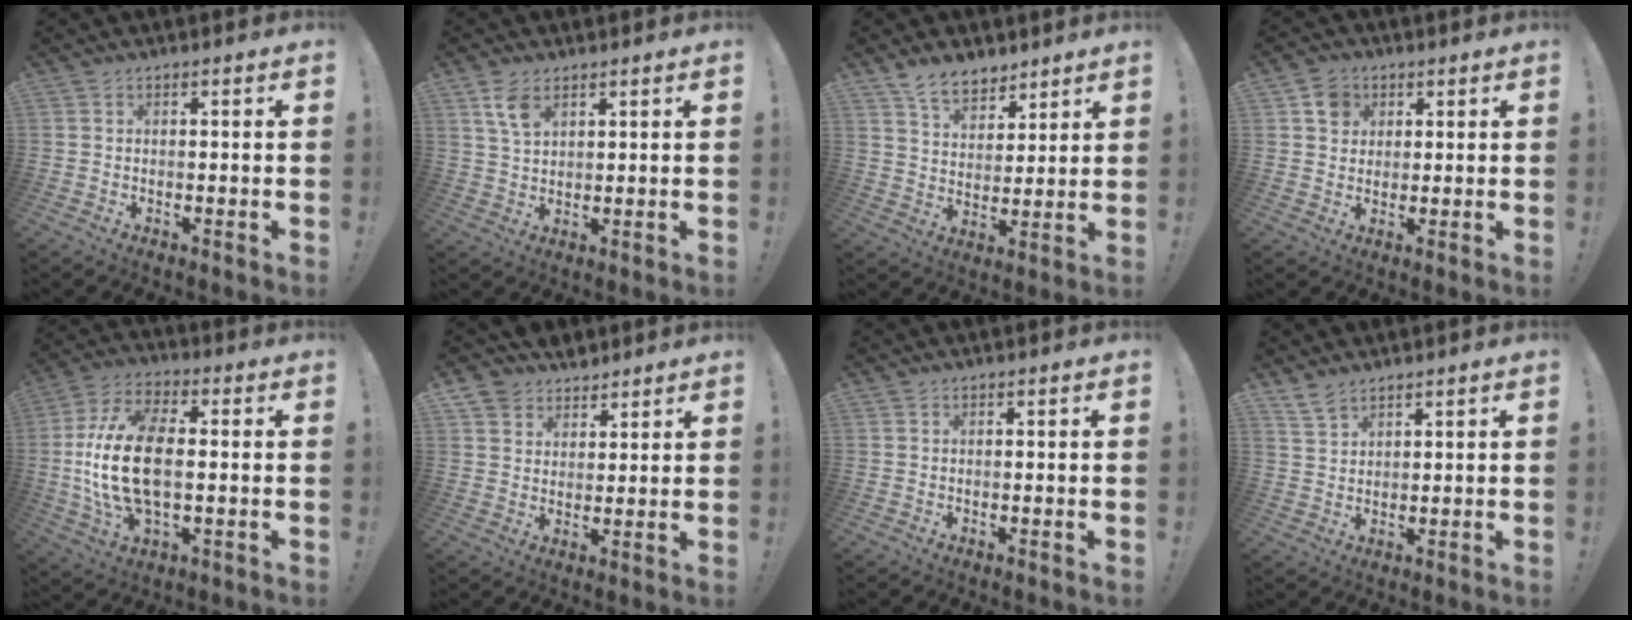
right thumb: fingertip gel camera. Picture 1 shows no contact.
{"total": 6.2, "force": [3.5, 3.0, 4.0], "torque": [-0.076, -0.013, 0.066]}
{"total": 9.4, "force": [7.3, 5.1, 3.0], "torque": [-0.054, -0.045, 0.142]}
{"total": 5.9, "force": [2.4, 5.2, 1.5], "torque": [-0.017, -0.003, 0.046]}
{"total": 19.0, "force": [-0.3, 10.2, 16.0], "torque": [-0.318, 0.000, -0.002]}
{"total": 6.4, "force": [4.9, 4.1, -0.2], "torque": [0.001, -0.037, 0.096]}
{"total": 0.0}
{"total": 4.3, "force": [3.6, 1.5, 1.7], "torque": [-0.032, -0.022, 0.069]}